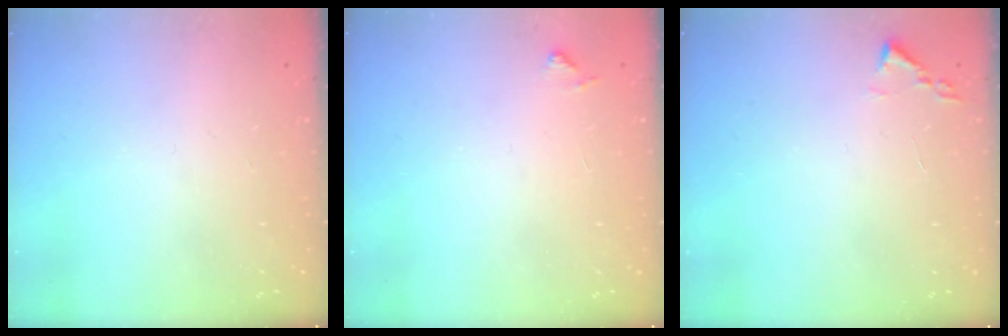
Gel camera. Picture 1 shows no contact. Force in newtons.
{"total": 6.5, "press": 6.4, "slide": 0.4}
{"total": 1.9, "press": 1.8, "slide": 0.3}